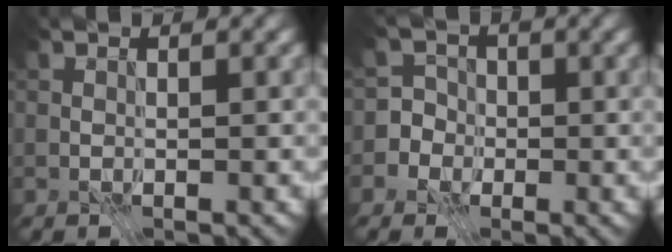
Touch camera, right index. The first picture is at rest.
{"total": 4.9, "force": [-2.0, 4.5, 0.6], "torque": [0.010, 0.023, -0.070]}